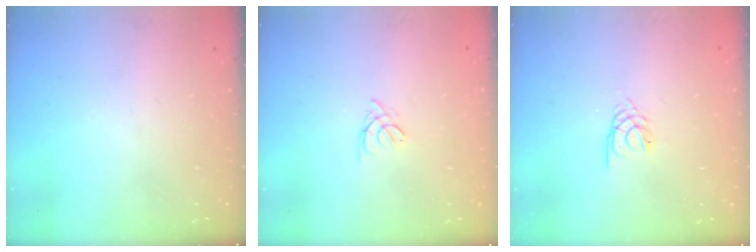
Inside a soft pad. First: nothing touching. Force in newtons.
{"total": 3.0, "press": 2.9, "slide": 0.7}
{"total": 2.2, "press": 2.1, "slide": 0.4}